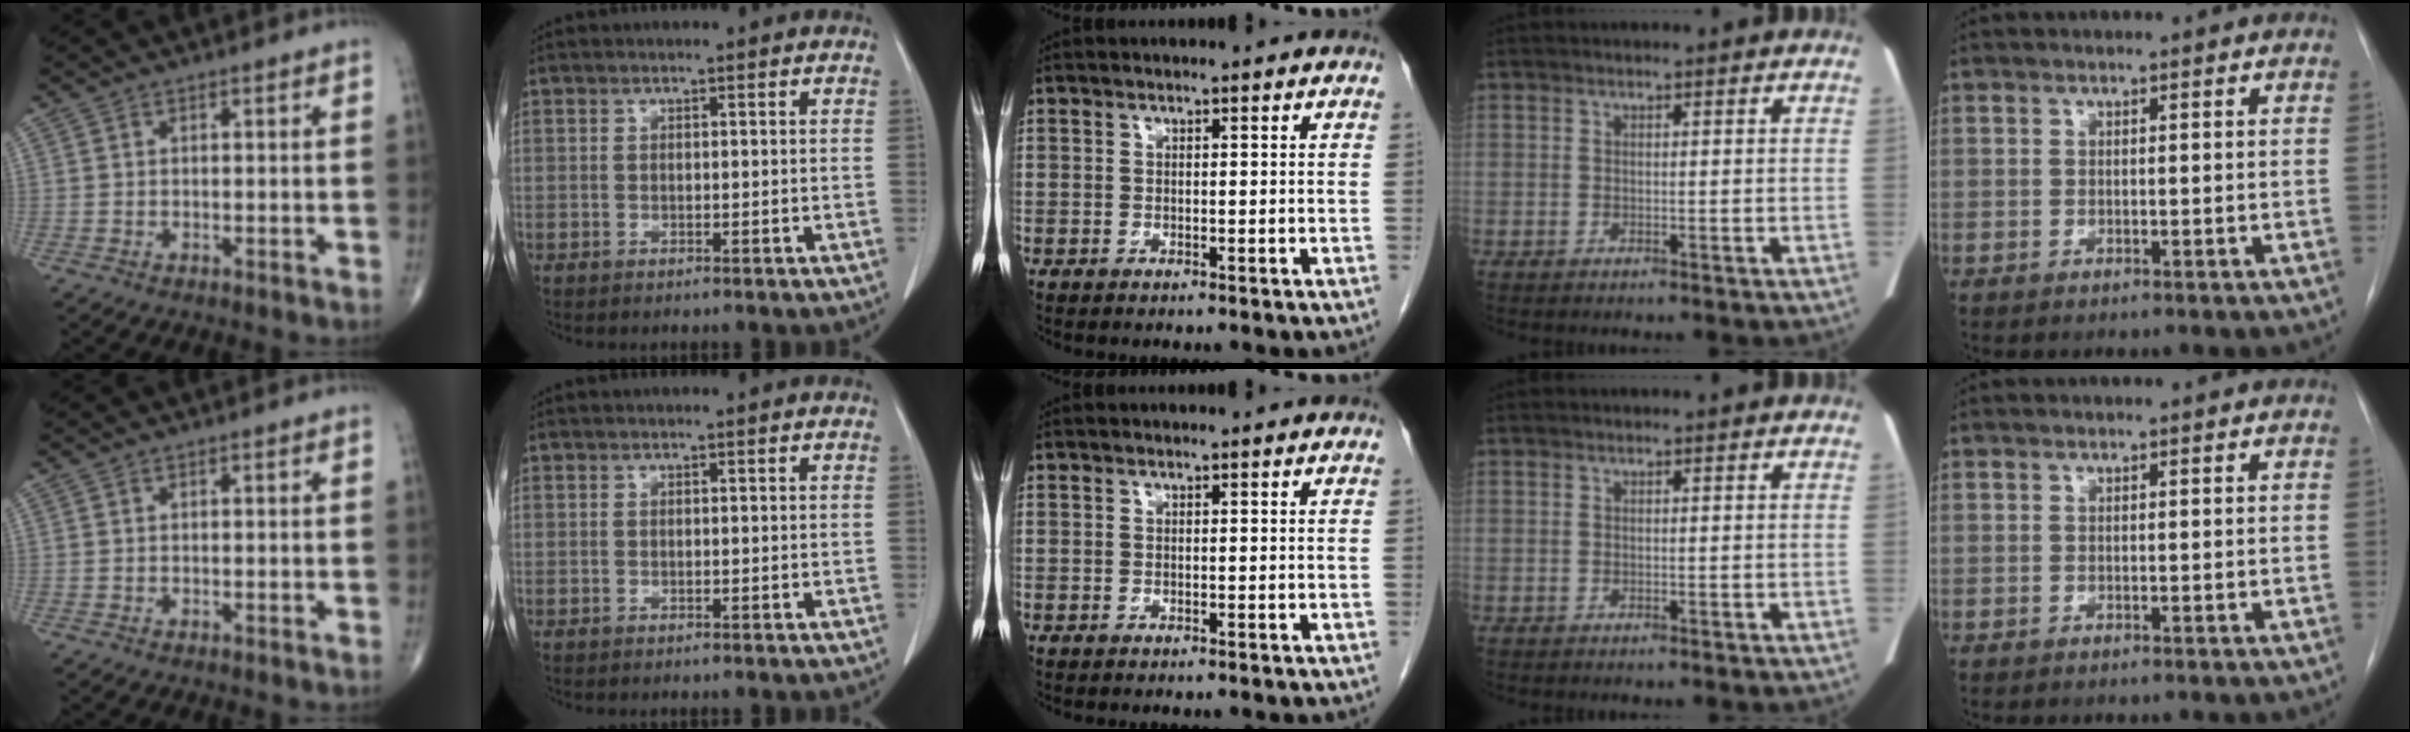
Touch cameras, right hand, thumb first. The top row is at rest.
{}